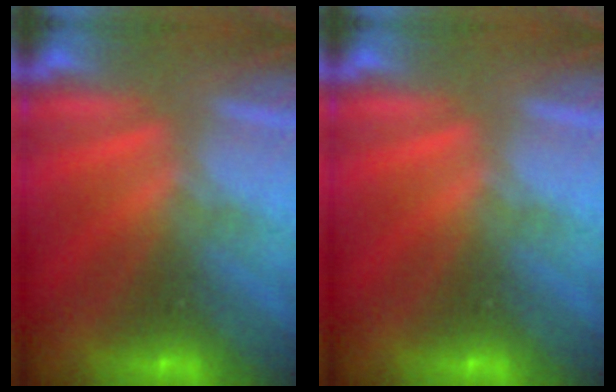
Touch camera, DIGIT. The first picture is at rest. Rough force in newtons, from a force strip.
{"total": 0.0}